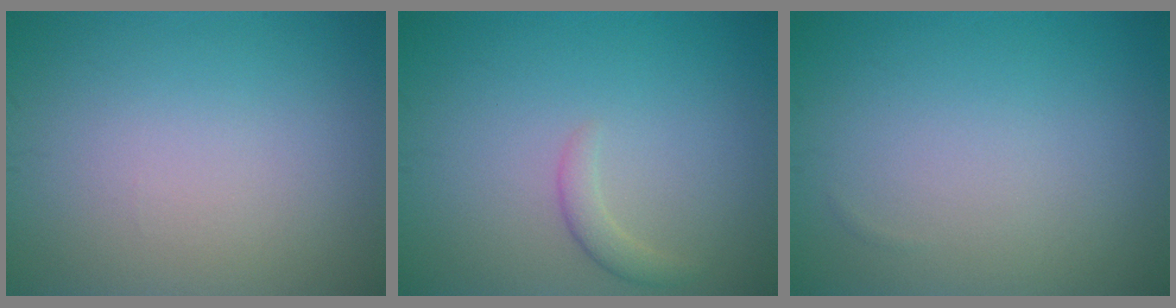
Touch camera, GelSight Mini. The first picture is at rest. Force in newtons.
{"total": 1.4, "press": 1.4, "slide": 0.1}
{"total": 0.0}